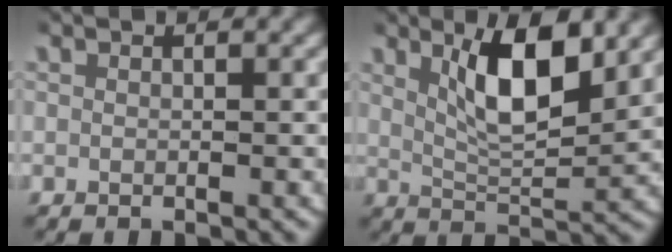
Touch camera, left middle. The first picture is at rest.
{"total": 5.6, "force": [2.6, 1.5, 4.8], "torque": [-0.078, -0.003, 0.047]}